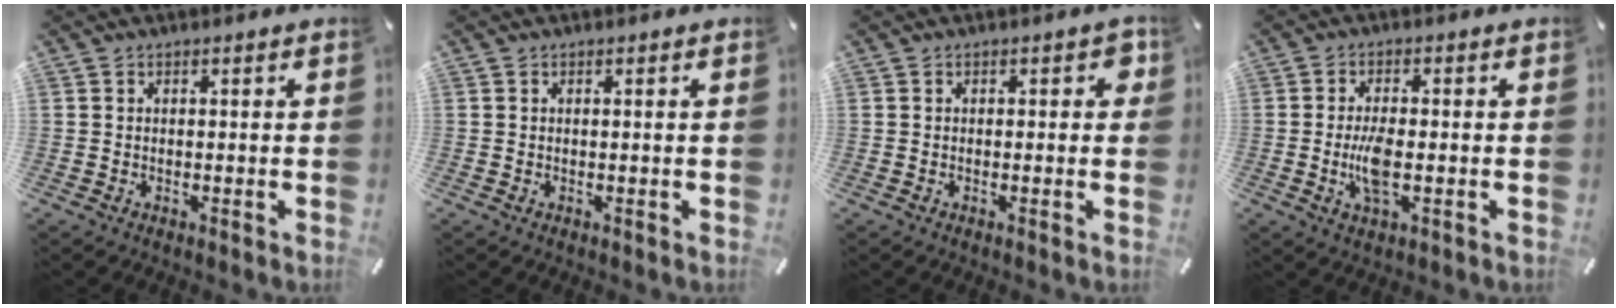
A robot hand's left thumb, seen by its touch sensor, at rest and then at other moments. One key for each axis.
{"total": 0.6, "fx": 0.1, "fy": -0.2, "fz": 0.5, "tx": -0.009, "ty": -0.002, "tz": 0.001}
{"total": 2.1, "fx": 0.3, "fy": 1.3, "fz": 1.6, "tx": -0.015, "ty": 0.003, "tz": 0.000}
{"total": 6.4, "fx": -1.1, "fy": 2.4, "fz": 5.8, "tx": -0.125, "ty": -0.006, "tz": -0.022}